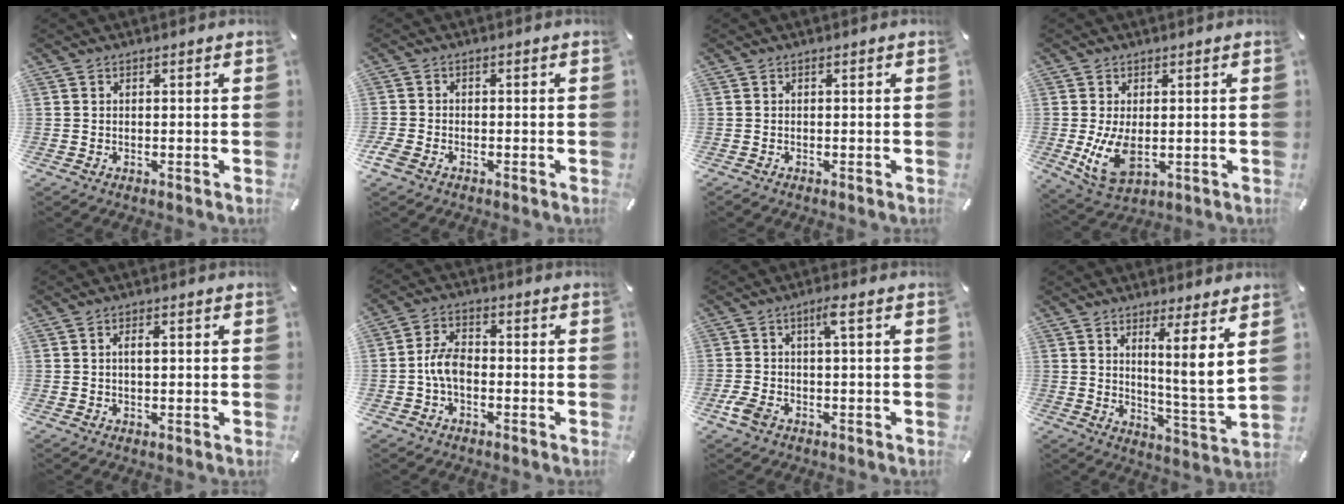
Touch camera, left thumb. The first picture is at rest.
{"total": 2.4, "force": [-1.6, 1.4, 1.0], "torque": [-0.025, 0.003, -0.031]}
{"total": 0.0}
{"total": 8.9, "force": [-0.5, 5.4, 7.0], "torque": [-0.150, -0.016, -0.007]}
{"total": 2.2, "force": [0.3, 1.0, 2.0], "torque": [-0.032, 0.000, 0.002]}
{"total": 6.1, "force": [-1.9, 3.8, 4.4], "torque": [-0.096, 0.012, -0.036]}
{"total": 5.1, "force": [-1.0, 1.8, 4.6], "torque": [-0.106, 0.005, -0.023]}
{"total": 9.3, "force": [4.5, -0.4, 8.2], "torque": [-0.122, -0.048, 0.066]}